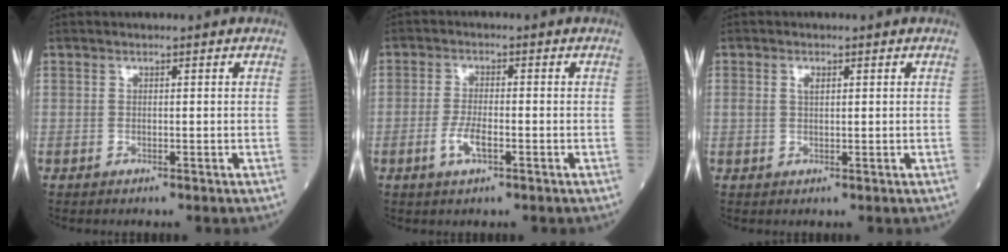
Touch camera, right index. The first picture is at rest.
{"total": 3.7, "force": [-1.4, 1.1, 3.3], "torque": [-0.069, 0.000, -0.026]}
{"total": 1.5, "force": [0.6, 0.7, 1.2], "torque": [-0.027, 0.005, 0.013]}